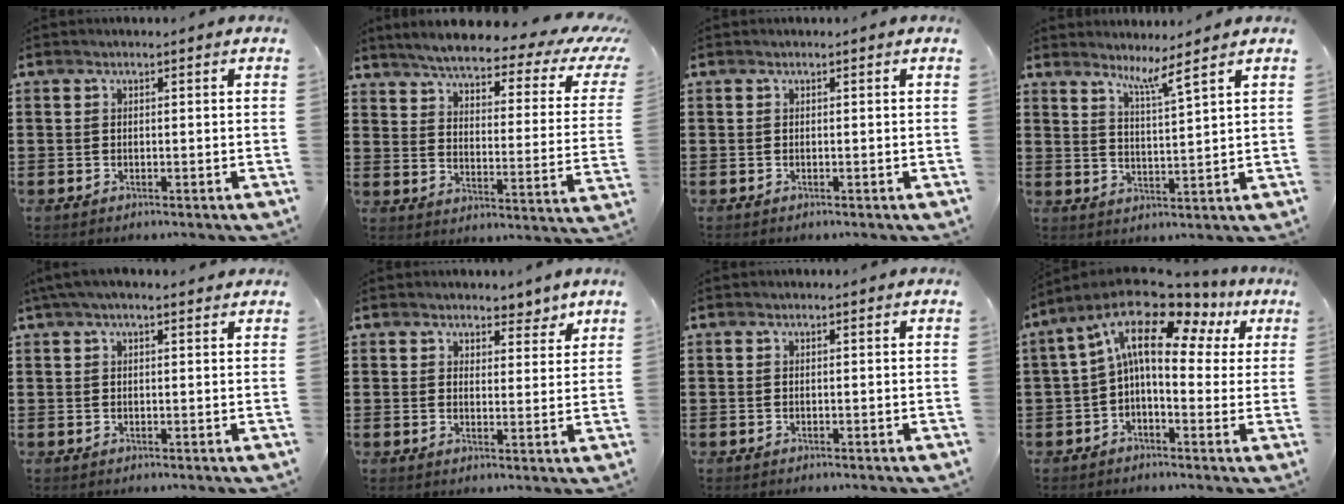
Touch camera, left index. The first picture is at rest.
{"total": 5.2, "force": [4.0, 0.7, 3.3], "torque": [-0.083, -0.027, 0.061]}
{"total": 0.0}
{"total": 4.3, "force": [3.6, -1.0, 2.2], "torque": [-0.046, -0.022, 0.060]}
{"total": 2.7, "force": [1.8, 0.9, 1.9], "torque": [-0.041, 0.007, 0.031]}
{"total": 3.4, "force": [3.0, 1.6, 0.7], "torque": [-0.010, -0.006, 0.050]}
{"total": 0.0}
{"total": 13.6, "force": [6.5, 5.6, 10.6], "torque": [-0.210, -0.029, 0.109]}